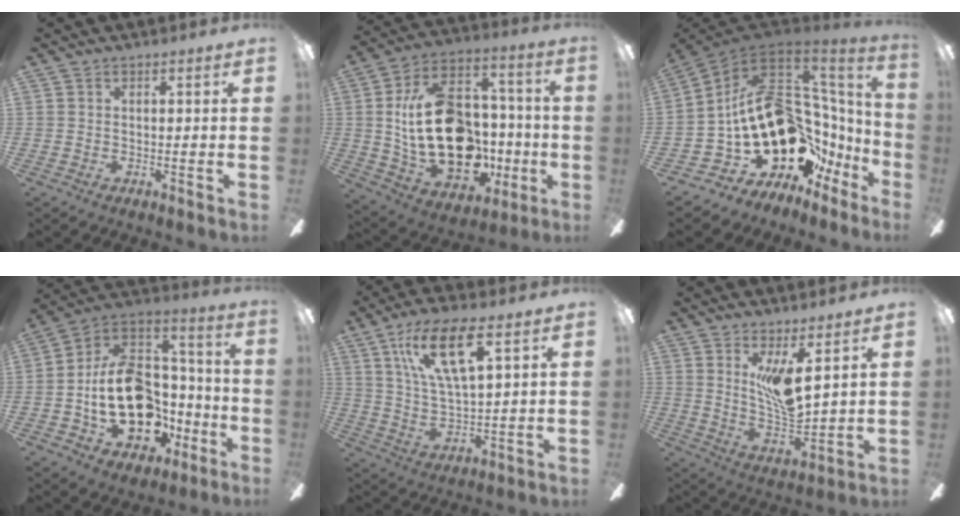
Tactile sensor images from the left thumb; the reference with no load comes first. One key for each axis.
{"total": 25.5, "fx": -0.6, "fy": 16.9, "fz": 19.1, "tx": -0.361, "ty": 0.006, "tz": 0.004}
{"total": 26.0, "fx": -1.2, "fy": 16.9, "fz": 19.8, "tx": -0.347, "ty": -0.035, "tz": 0.027}
{"total": 21.4, "fx": -4.5, "fy": 14.8, "fz": 14.8, "tx": -0.277, "ty": 0.018, "tz": -0.068}
{"total": 14.9, "fx": 8.2, "fy": 4.7, "fz": 11.6, "tx": -0.226, "ty": -0.016, "tz": 0.139}
{"total": 10.4, "fx": 5.0, "fy": 2.9, "fz": 8.6, "tx": -0.171, "ty": -0.036, "tz": 0.087}